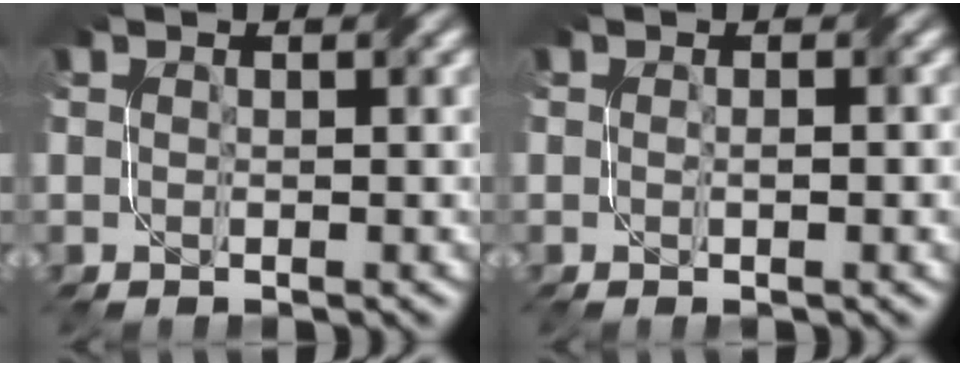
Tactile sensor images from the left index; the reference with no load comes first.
{"total": 1.4, "force": [-0.1, 0.1, 1.4], "torque": [-0.024, -0.001, -0.001]}